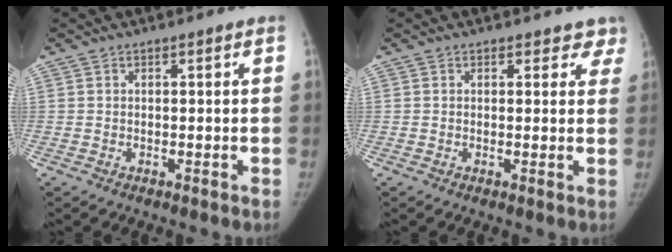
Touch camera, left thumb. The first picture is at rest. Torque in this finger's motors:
{"motor_torque": [-0.13, 0.01, -0.02, 0.30, -0.03]}